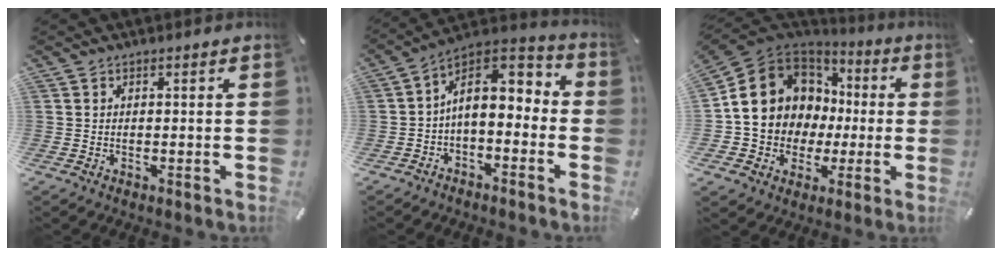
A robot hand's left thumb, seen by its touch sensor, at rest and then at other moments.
{"total": 9.2, "force": [0.6, 6.6, 6.3], "torque": [-0.100, -0.008, 0.014]}
{"total": 13.6, "force": [1.3, 12.9, 4.2], "torque": [-0.093, -0.018, 0.045]}